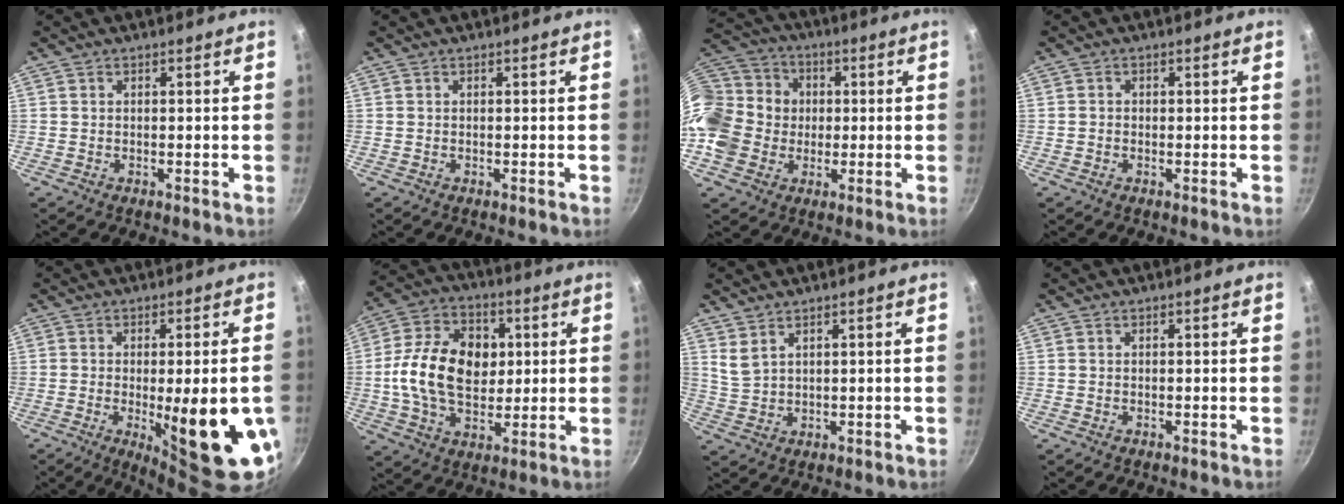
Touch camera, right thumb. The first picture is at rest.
{"total": 0.0}
{"total": 17.3, "force": [-0.4, 15.3, 8.0], "torque": [-0.150, 0.036, -0.009]}
{"total": 0.8, "force": [-0.2, 0.7, 0.2], "torque": [-0.003, 0.003, -0.005]}
{"total": 17.6, "force": [-4.2, 4.7, 16.5], "torque": [-0.196, -0.002, -0.042]}
{"total": 17.4, "force": [1.4, 12.2, 12.3], "torque": [-0.193, 0.013, 0.014]}
{"total": 3.2, "force": [2.2, 1.5, 1.7], "torque": [-0.031, -0.015, 0.054]}
{"total": 0.0}